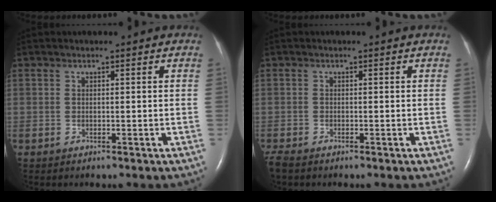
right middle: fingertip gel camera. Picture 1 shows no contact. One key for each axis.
{"total": 1.9, "fx": -1.5, "fy": 0.5, "fz": 0.9, "tx": -0.026, "ty": -0.007, "tz": -0.028}